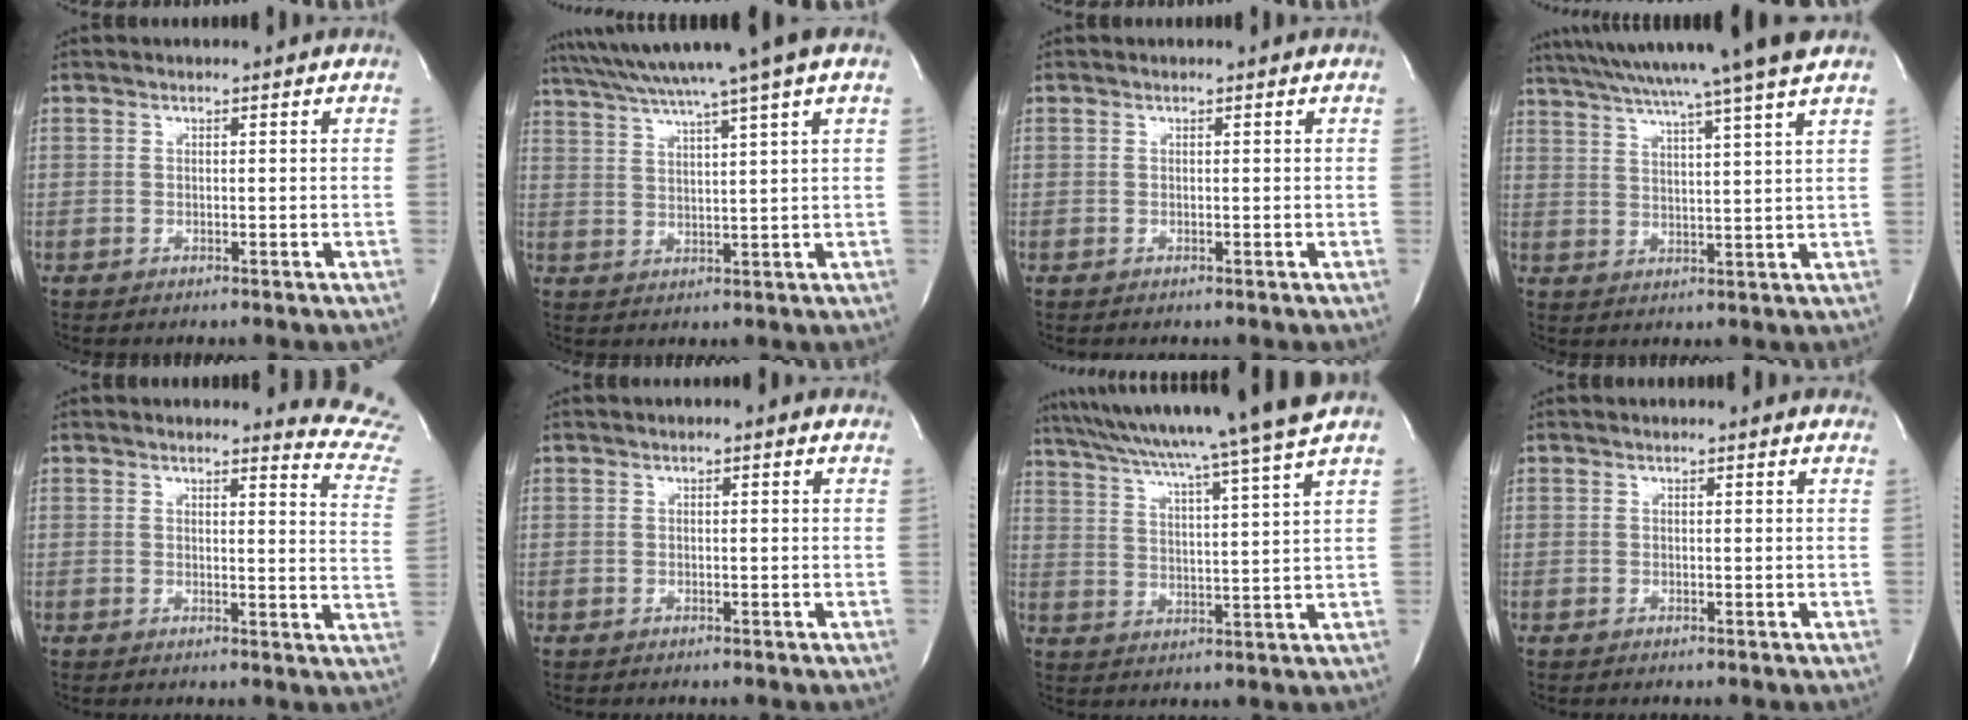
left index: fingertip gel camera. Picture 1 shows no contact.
{"total": 12.7, "force": [9.8, -2.3, 7.8], "torque": [-0.135, 0.009, 0.141]}
{"total": 0.0}
{"total": 17.3, "force": [14.5, -2.0, 9.1], "torque": [-0.162, -0.007, 0.206]}
{"total": 9.9, "force": [9.8, -0.5, 0.6], "torque": [0.012, -0.113, 0.069]}
{"total": 0.8, "force": [0.3, 0.3, 0.7], "torque": [-0.015, 0.001, -0.002]}
{"total": 18.5, "force": [15.9, -2.6, 9.0], "torque": [-0.159, -0.027, 0.227]}
{"total": 3.2, "force": [2.9, 0.8, 1.2], "torque": [-0.017, 0.010, 0.019]}